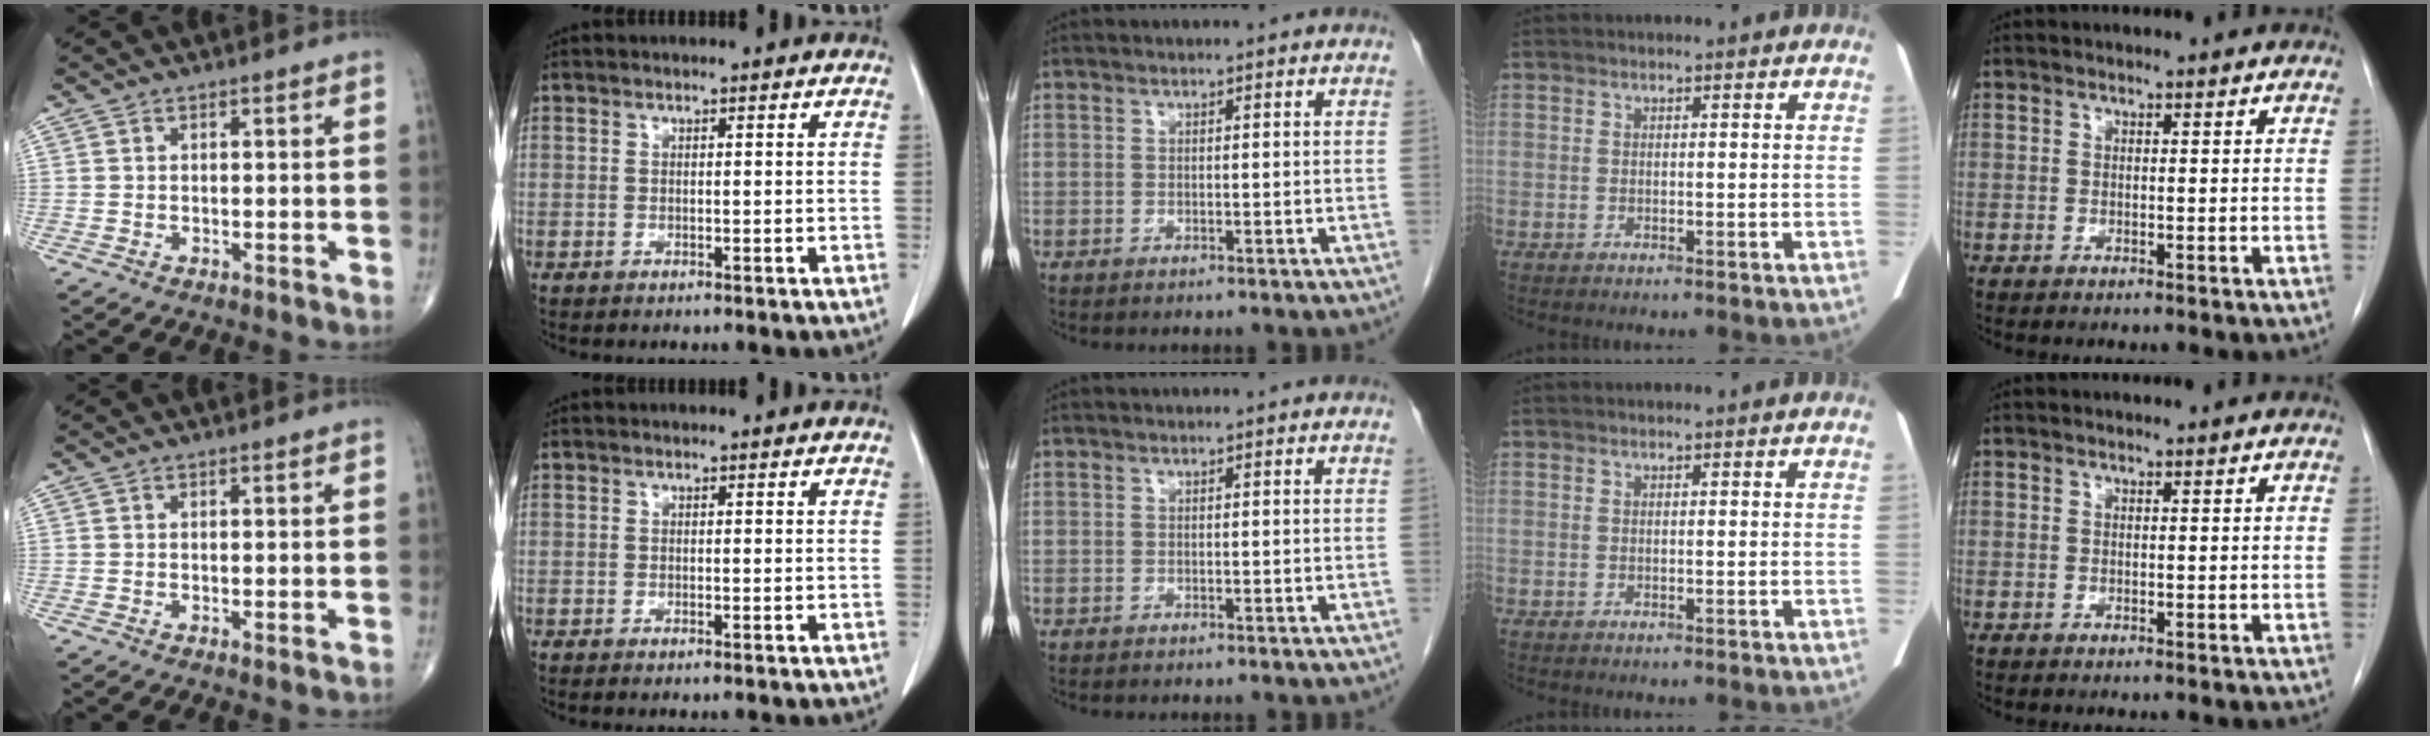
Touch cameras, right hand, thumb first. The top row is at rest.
{"thumb": {"total": 0.8, "force": [-0.3, 0.1, 0.7], "torque": [-0.013, -0.003, -0.003]}, "index": {"total": 0.5, "force": [-0.4, -0.1, 0.3], "torque": [-0.009, -0.001, -0.008]}}